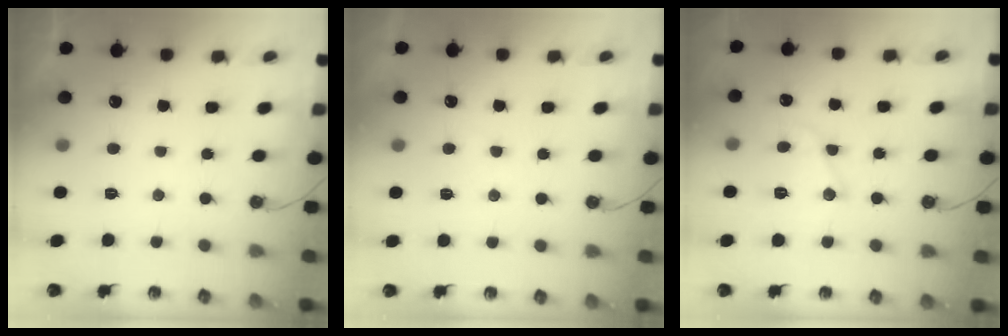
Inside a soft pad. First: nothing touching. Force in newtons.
{"total": 5.4, "press": 5.4, "slide": 0.7}
{"total": 11.4, "press": 11.3, "slide": 1.0}